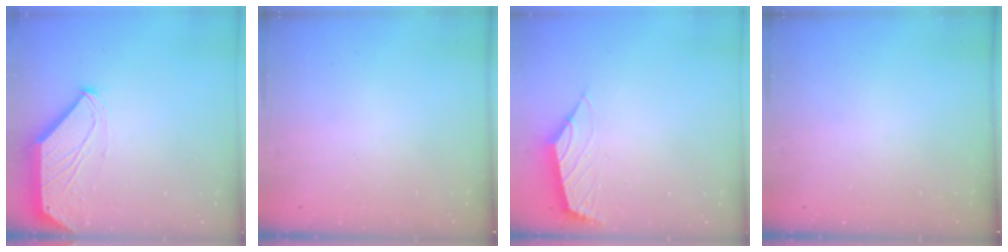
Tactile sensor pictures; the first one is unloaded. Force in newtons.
{"total": 0.0}
{"total": 2.3, "press": 2.2, "slide": 0.6}
{"total": 0.0}